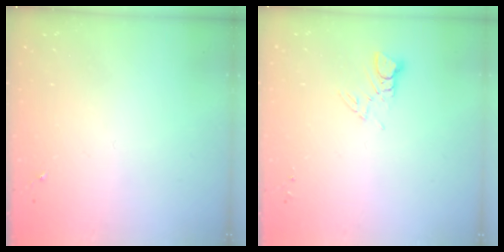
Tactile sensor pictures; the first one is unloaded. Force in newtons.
{"total": 3.8, "press": 3.8, "slide": 0.3}